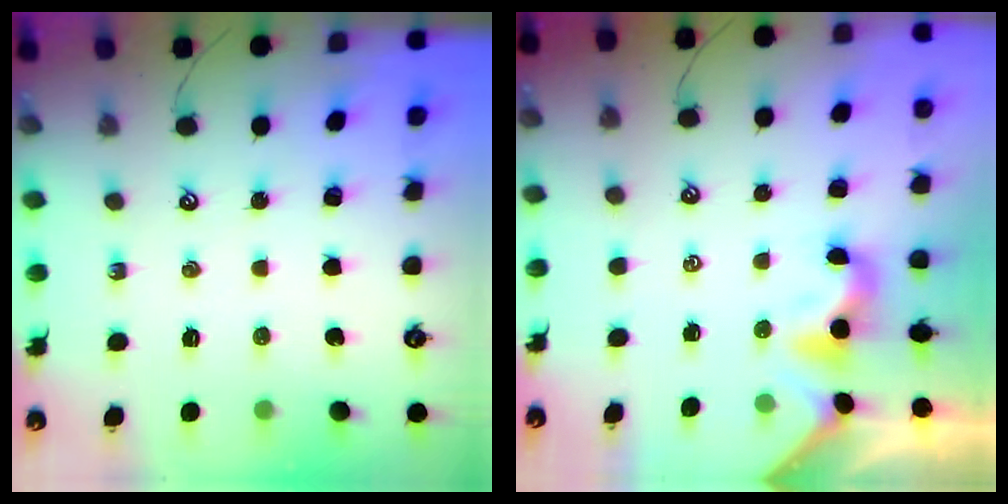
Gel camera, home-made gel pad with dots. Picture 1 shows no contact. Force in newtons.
{"total": 2.0, "press": 2.0, "slide": 0.5}